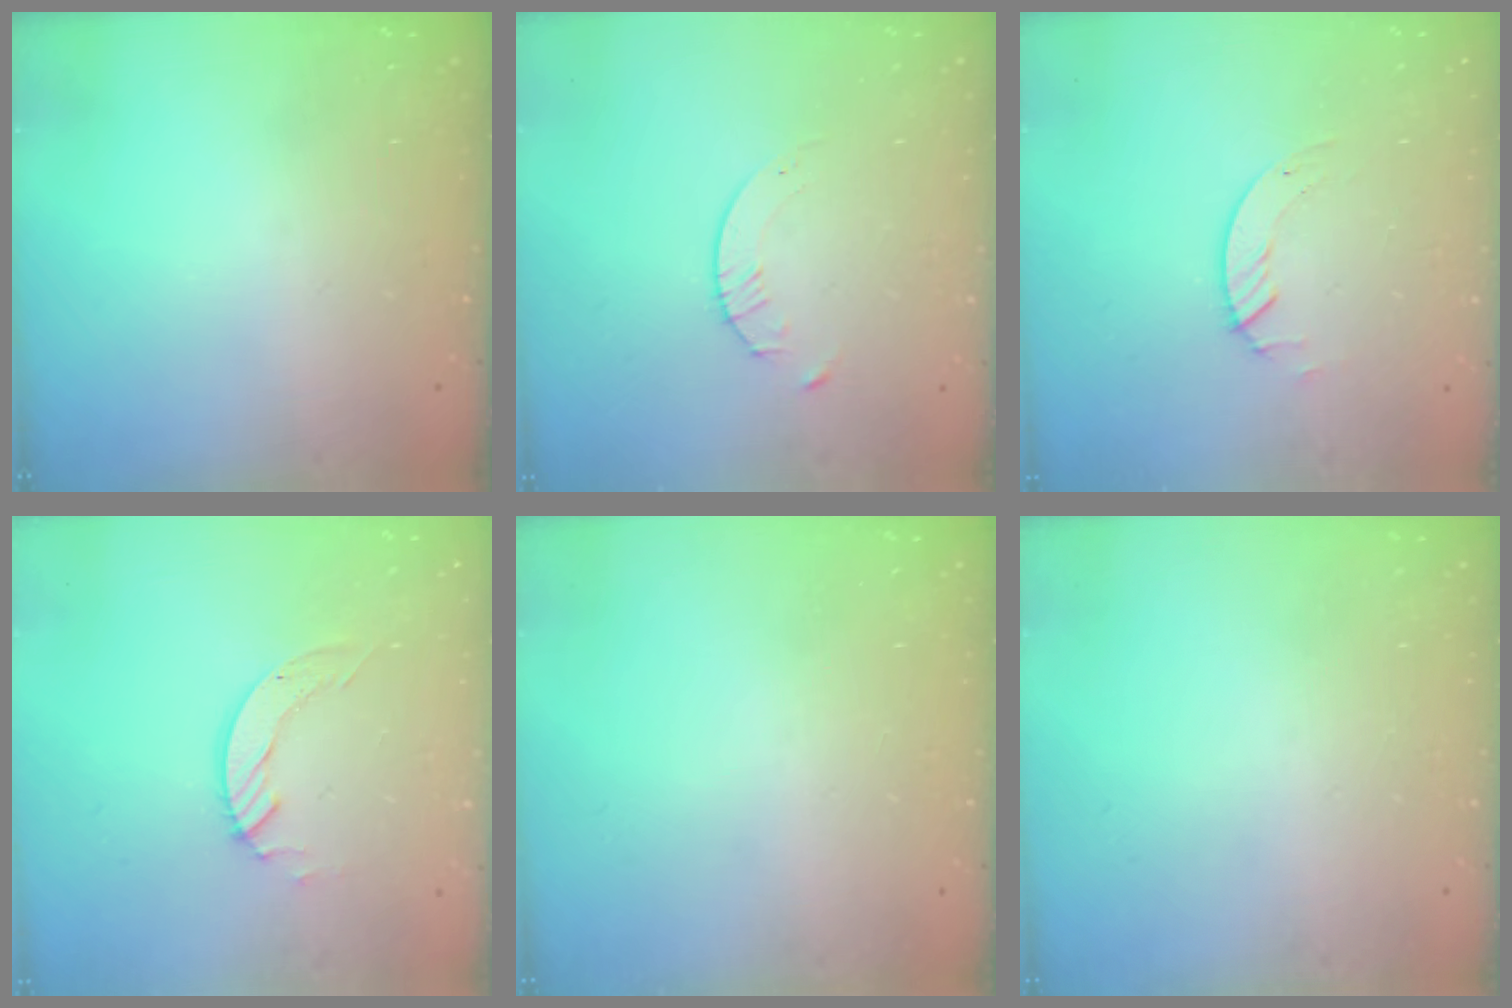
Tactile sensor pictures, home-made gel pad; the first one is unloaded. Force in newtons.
{"total": 2.1, "press": 2.1, "slide": 0.3}
{"total": 1.3, "press": 1.2, "slide": 0.1}
{"total": 4.2, "press": 4.2, "slide": 0.2}
{"total": 0.0}
{"total": 0.0}